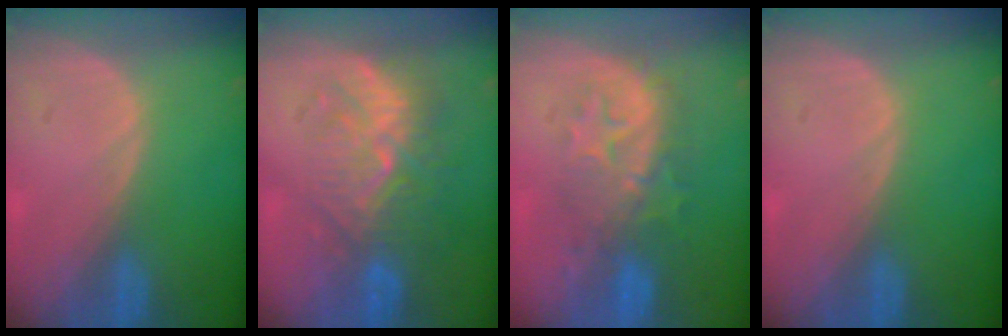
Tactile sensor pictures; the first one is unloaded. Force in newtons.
{"total": 9.1, "press": 8.8, "slide": 2.3}
{"total": 8.4, "press": 8.2, "slide": 1.6}
{"total": 0.0}